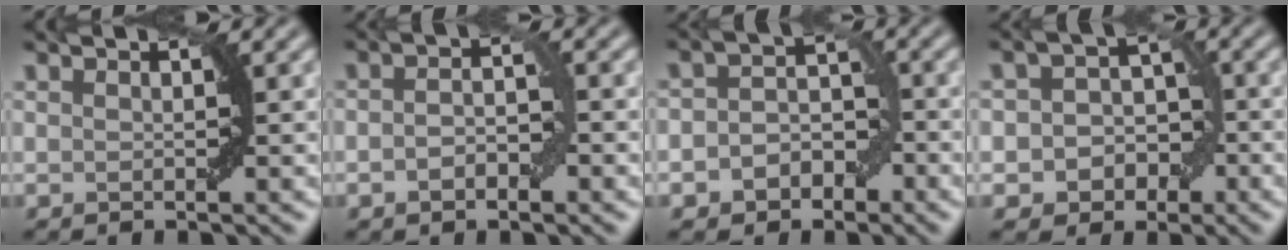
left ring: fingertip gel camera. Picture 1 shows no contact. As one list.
[{"total": 2.6, "force": [-0.7, 1.3, 2.1], "torque": [-0.037, 0.003, -0.014]}, {"total": 3.6, "force": [-1.6, 2.8, 1.7], "torque": [-0.007, 0.005, -0.037]}, {"total": 4.8, "force": [-1.5, 4.1, 2.0], "torque": [0.000, 0.012, -0.040]}]